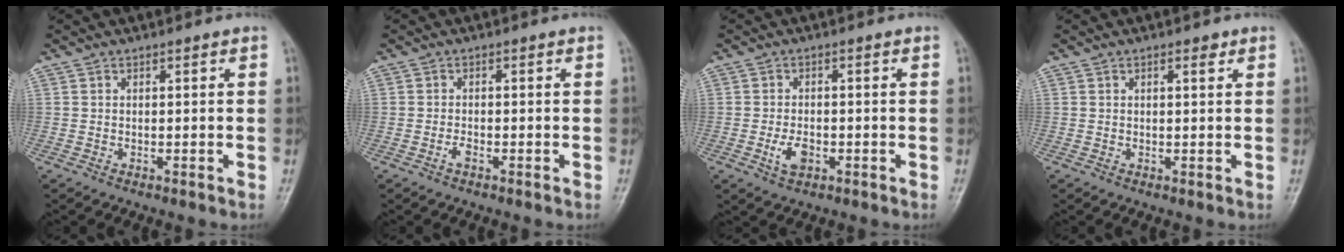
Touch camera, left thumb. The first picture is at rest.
{"total": 1.3, "force": [-0.8, 0.5, 0.9], "torque": [-0.019, 0.002, -0.017]}
{"total": 3.8, "force": [-1.3, 2.3, 2.8], "torque": [-0.050, 0.002, -0.022]}
{"total": 1.4, "force": [0.8, 0.5, 1.1], "torque": [-0.011, 0.000, 0.009]}